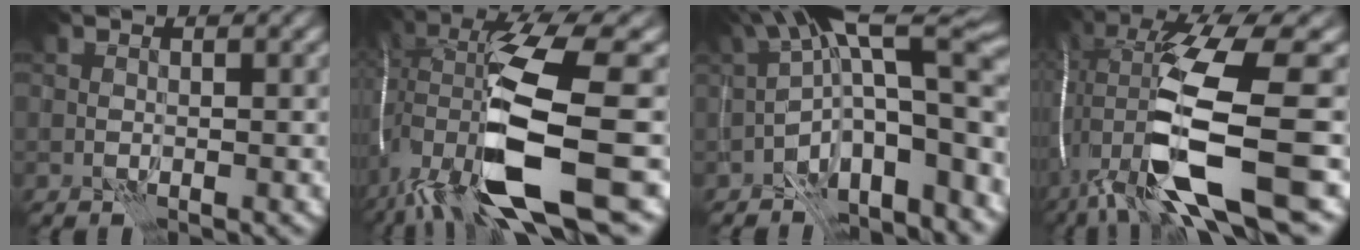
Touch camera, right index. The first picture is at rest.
{"total": 14.9, "force": [-3.5, 4.2, 13.9], "torque": [-0.277, -0.013, -0.053]}
{"total": 11.9, "force": [-4.2, 4.0, 10.5], "torque": [-0.146, 0.020, -0.064]}
{"total": 14.6, "force": [-2.6, 3.5, 13.9], "torque": [-0.279, -0.009, -0.038]}